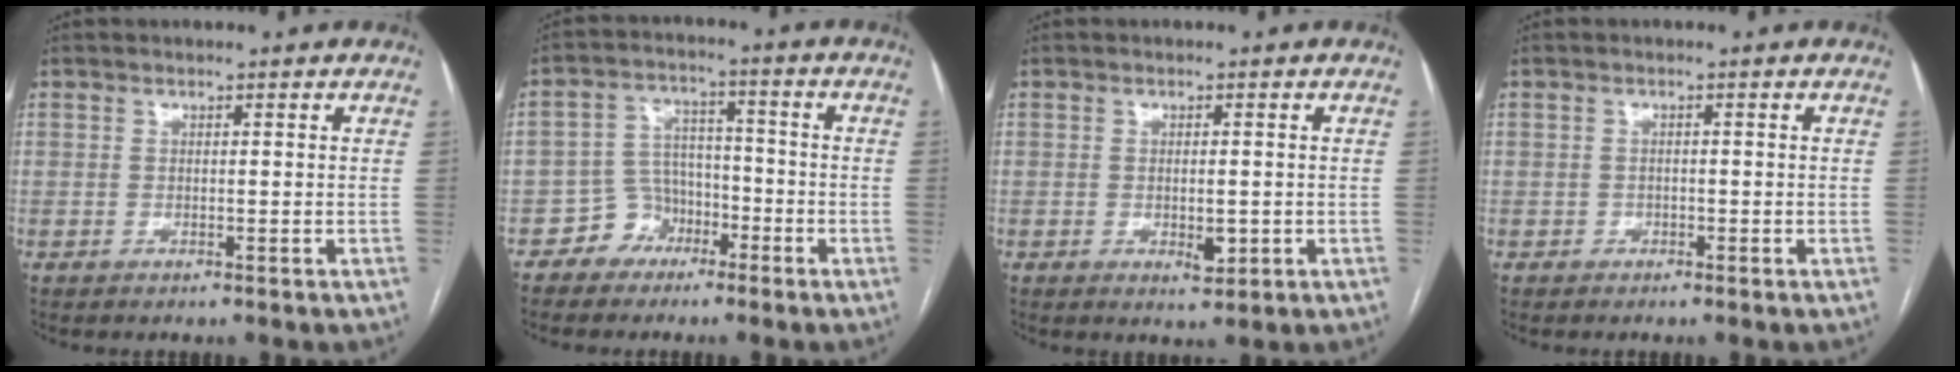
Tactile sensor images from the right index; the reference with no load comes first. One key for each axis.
{"total": 6.0, "fx": -3.6, "fy": 4.8, "fz": 1.0, "tx": -0.015, "ty": 0.020, "tz": -0.060}
{"total": 2.8, "fx": -0.6, "fy": 1.2, "fz": 2.5, "tx": -0.041, "ty": -0.005, "tz": -0.004}
{"total": 0.9, "fx": -0.5, "fy": 0.8, "fz": 0.0, "tx": -0.003, "ty": 0.004, "tz": -0.012}